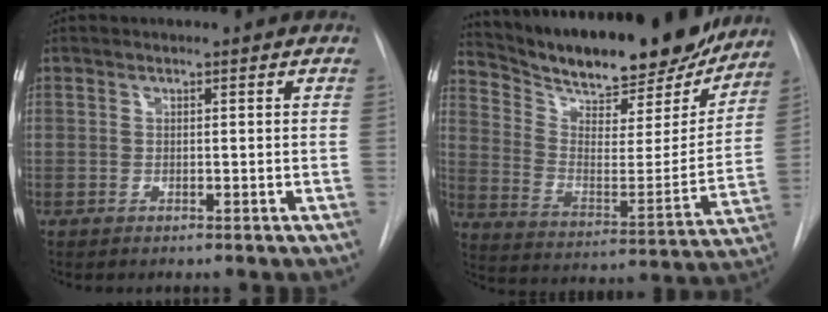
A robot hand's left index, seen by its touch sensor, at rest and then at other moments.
{"total": 25.9, "force": [22.6, 6.3, 11.1], "torque": [-0.190, -0.024, 0.326]}